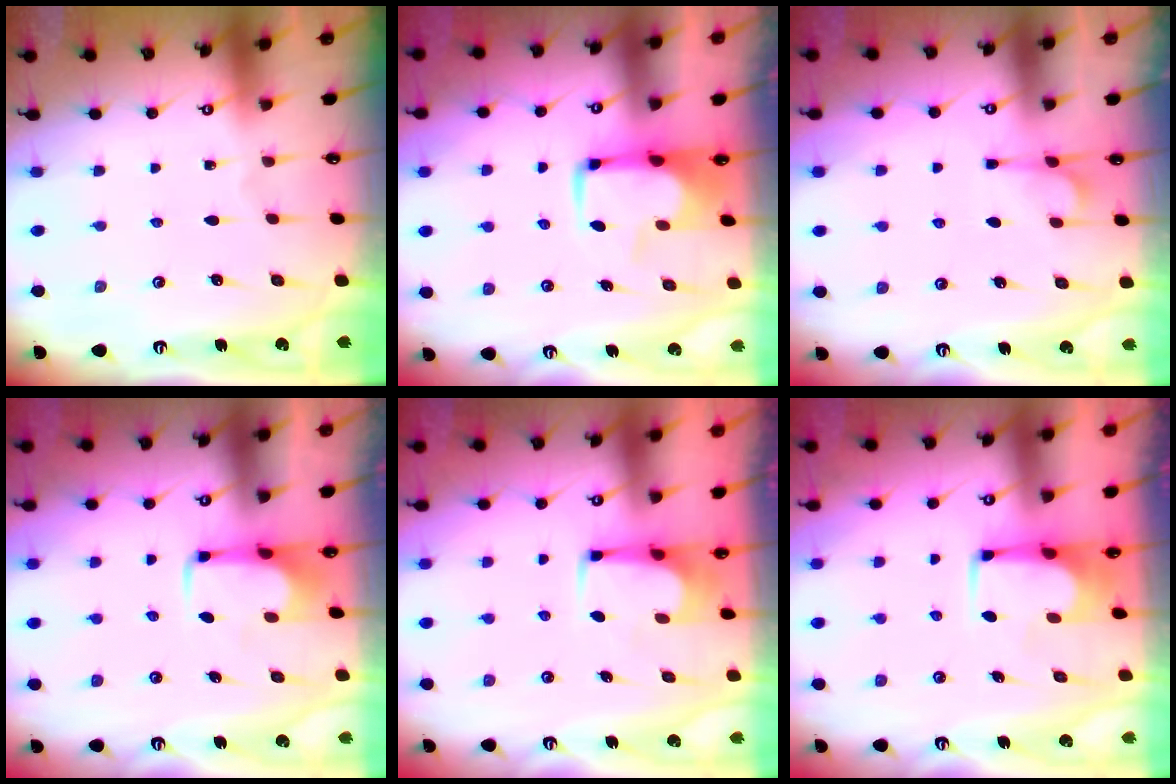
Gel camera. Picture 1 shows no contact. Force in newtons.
{"total": 1.0, "press": 0.8, "slide": 0.6}
{"total": 1.9, "press": 1.4, "slide": 1.2}
{"total": 2.2, "press": 2.1, "slide": 0.4}
{"total": 3.5, "press": 3.5, "slide": 0.2}
{"total": 1.7, "press": 1.6, "slide": 0.3}